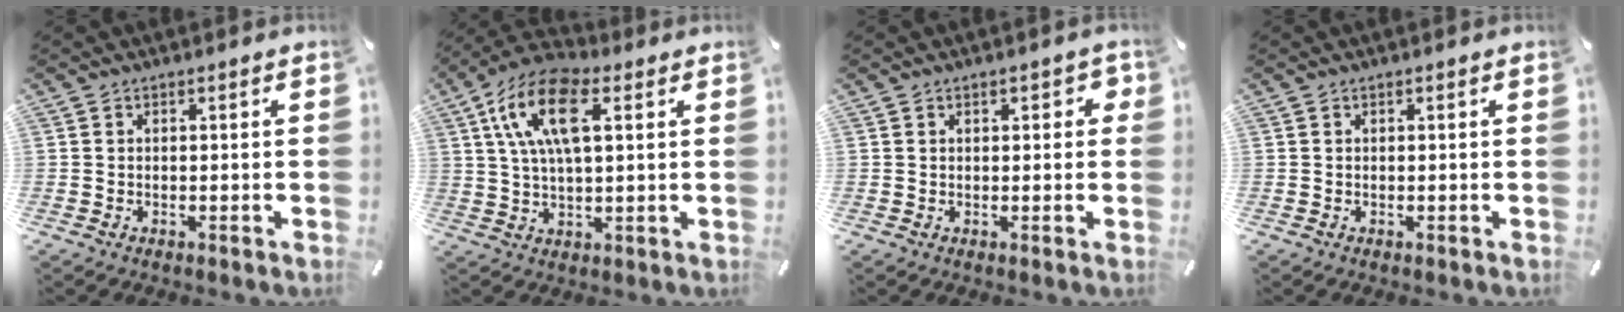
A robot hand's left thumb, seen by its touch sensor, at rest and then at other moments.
{"total": 14.3, "force": [5.0, 7.0, 11.4], "torque": [-0.239, 0.006, 0.086]}
{"total": 2.1, "force": [0.5, 1.4, 1.5], "torque": [-0.014, 0.002, 0.002]}
{"total": 0.0}